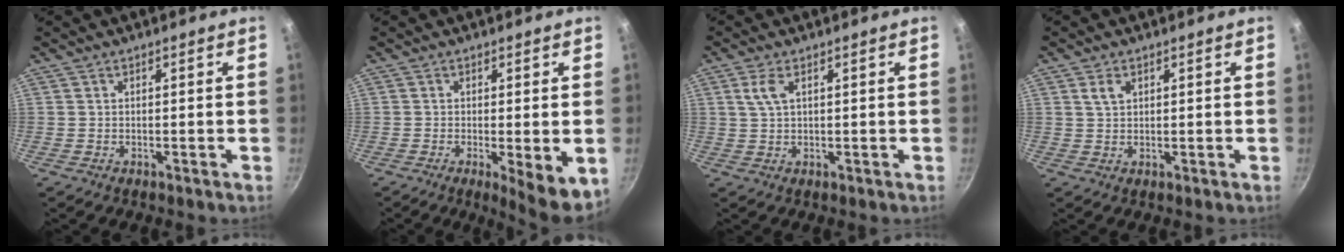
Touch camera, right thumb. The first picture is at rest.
{"total": 7.8, "force": [-2.3, 1.9, 7.2], "torque": [-0.104, -0.021, -0.034]}
{"total": 3.3, "force": [1.3, 1.5, 2.7], "torque": [-0.066, 0.006, 0.029]}
{"total": 2.5, "force": [1.2, 1.5, 1.6], "torque": [-0.026, -0.003, 0.027]}